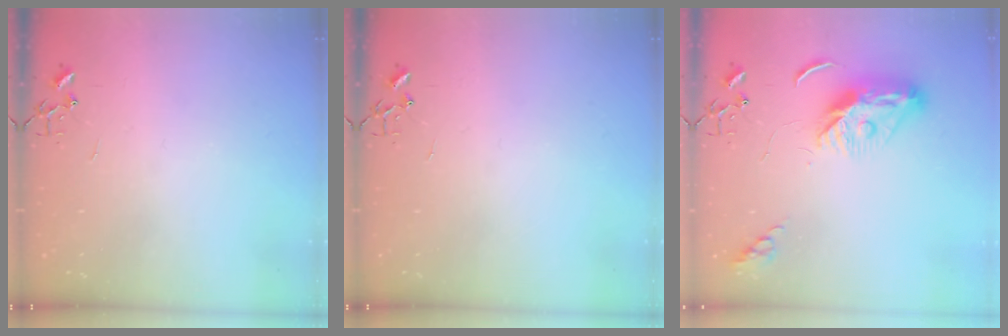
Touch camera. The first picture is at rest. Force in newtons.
{"total": 0.0}
{"total": 9.5, "press": 9.5, "slide": 0.5}